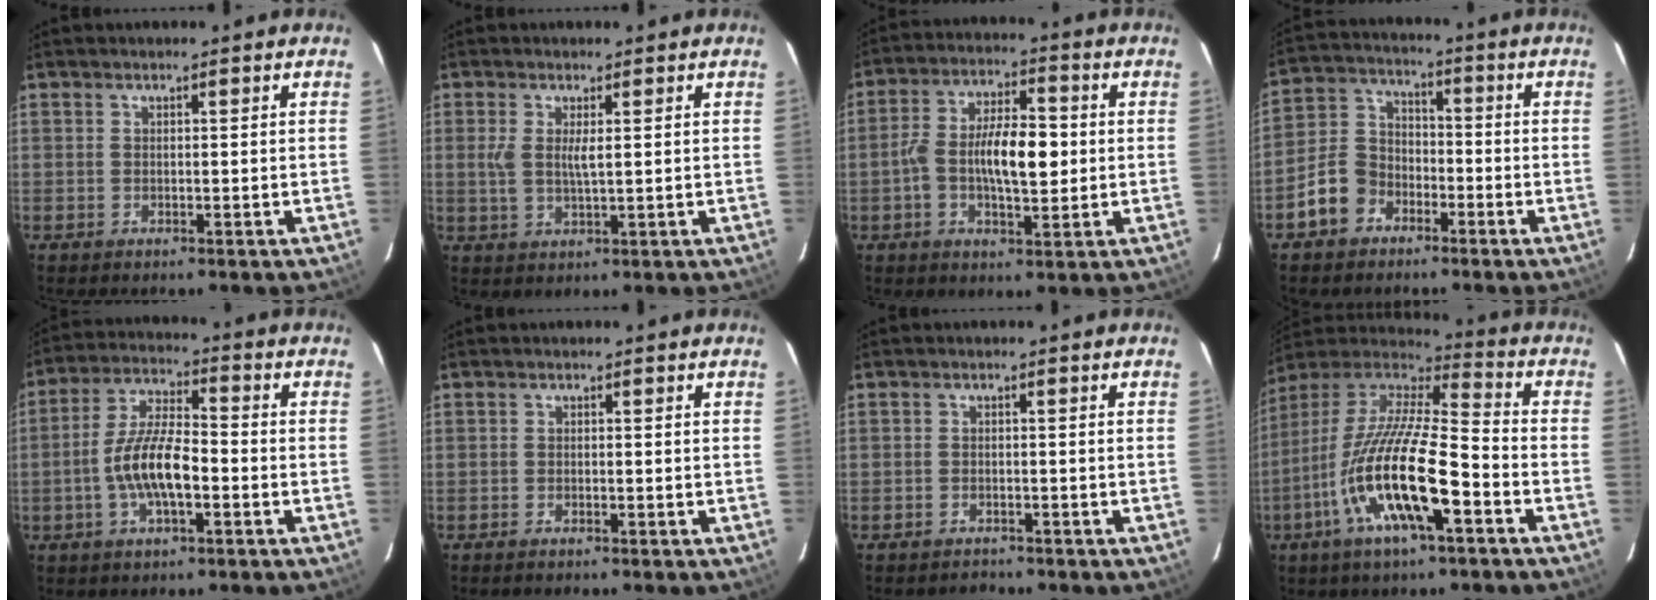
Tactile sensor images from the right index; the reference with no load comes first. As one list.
[{"total": 3.8, "force": [0.6, 1.1, 3.6], "torque": [-0.073, -0.003, 0.010]}, {"total": 10.4, "force": [-0.9, 4.2, 9.4], "torque": [-0.180, 0.014, -0.018]}, {"total": 8.4, "force": [-4.7, 6.3, 2.9], "torque": [-0.068, 0.034, -0.084]}, {"total": 10.3, "force": [-3.0, 3.3, 9.3], "torque": [-0.189, 0.006, -0.057]}, {"total": 1.0, "force": [-0.9, 0.3, 0.4], "torque": [-0.011, -0.001, -0.019]}, {"total": 2.1, "force": [-1.8, 1.1, 0.0], "torque": [-0.006, 0.007, -0.027]}, {"total": 20.2, "force": [-8.1, 4.6, 17.9], "torque": [-0.336, -0.030, -0.160]}]